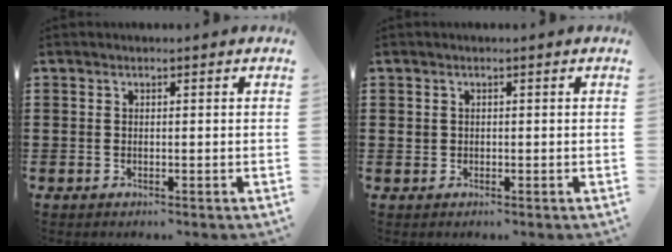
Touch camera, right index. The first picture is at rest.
{"total": 0.8, "force": [0.3, 0.8, 0.2], "torque": [-0.005, 0.006, 0.005]}